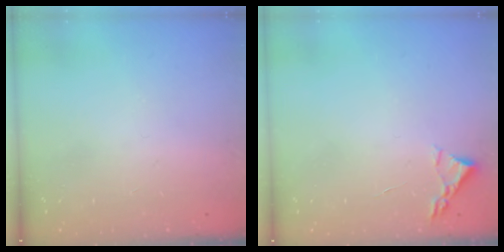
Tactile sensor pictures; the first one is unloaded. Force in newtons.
{"total": 2.4, "press": 2.3, "slide": 0.3}